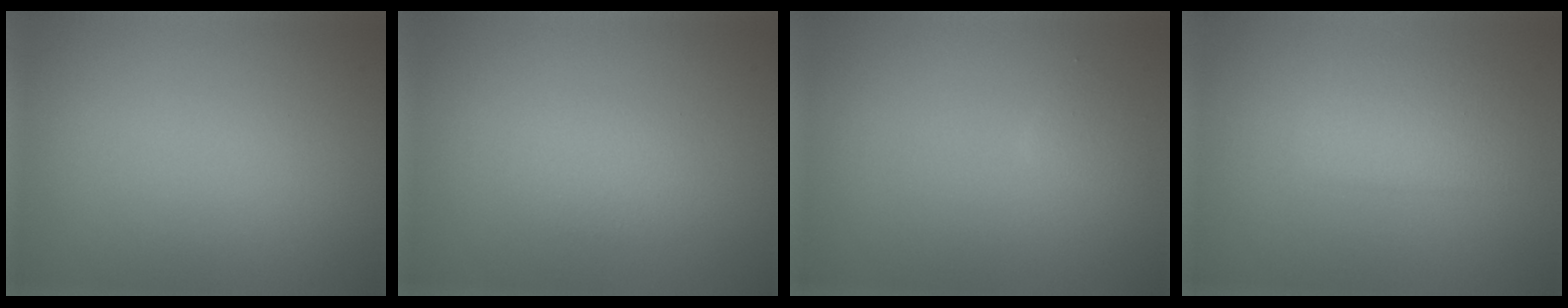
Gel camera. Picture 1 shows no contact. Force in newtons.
{"total": 1.1, "press": 1.1, "slide": 0.1}
{"total": 0.7, "press": 0.7, "slide": 0.0}
{"total": 2.6, "press": 2.6, "slide": 0.0}